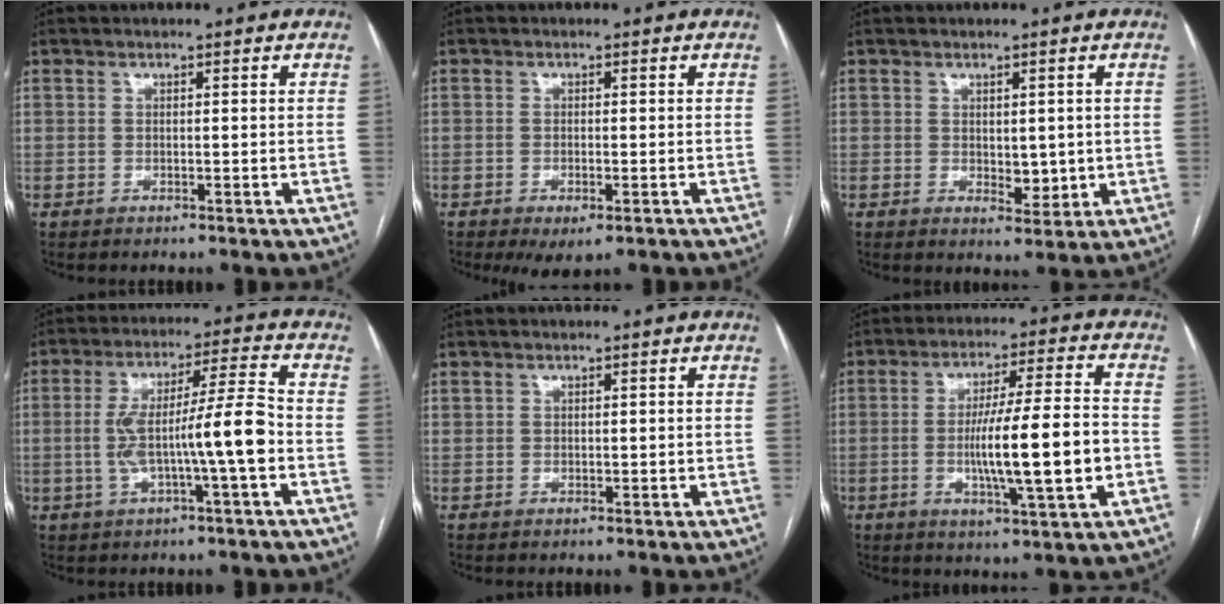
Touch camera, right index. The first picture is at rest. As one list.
[{"total": 4.0, "force": [-2.3, 1.4, 2.9], "torque": [-0.042, -0.006, -0.027]}, {"total": 3.6, "force": [0.2, 2.1, 2.8], "torque": [-0.036, -0.006, 0.013]}, {"total": 11.0, "force": [-1.9, 0.2, 10.8], "torque": [-0.198, 0.020, -0.033]}, {"total": 0.7, "force": [0.5, 0.5, 0.1], "torque": [0.007, 0.001, 0.008]}, {"total": 13.9, "force": [-2.5, 0.6, 13.7], "torque": [-0.233, -0.001, -0.039]}]